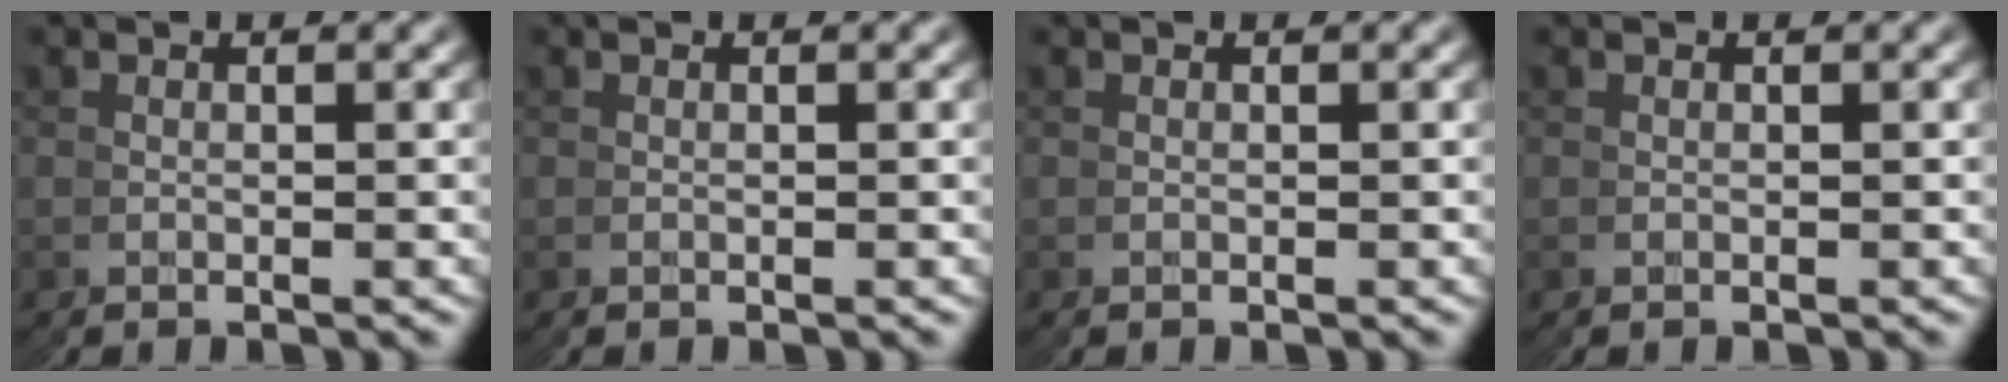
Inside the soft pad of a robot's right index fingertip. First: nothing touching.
{"total": 0.0}
{"total": 0.0}
{"total": 0.0}